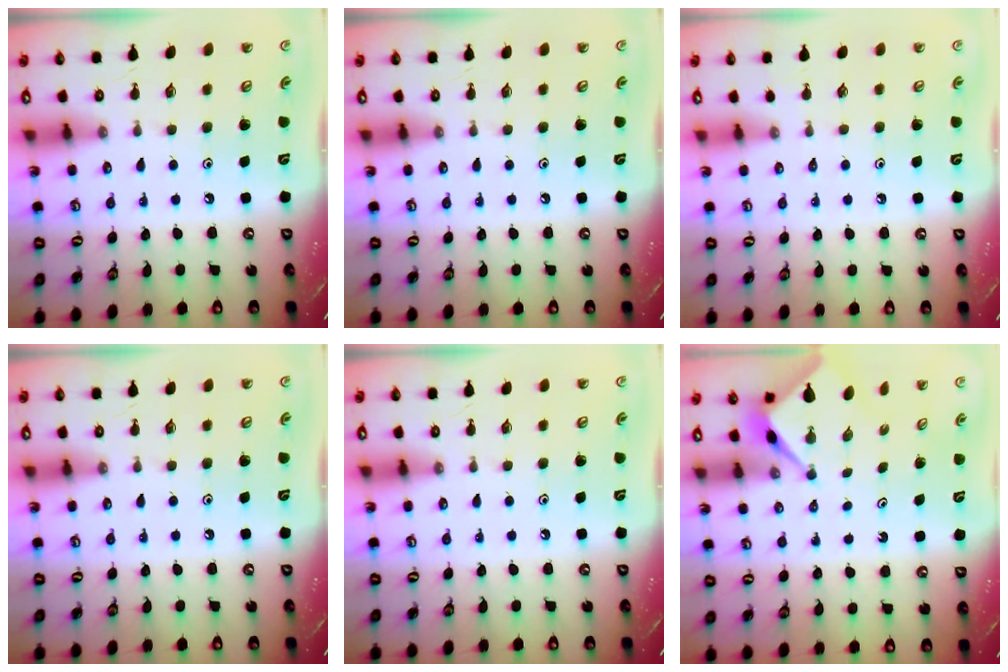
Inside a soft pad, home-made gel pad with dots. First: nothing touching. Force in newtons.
{"total": 0.0}
{"total": 0.6, "press": 0.6, "slide": 0.2}
{"total": 0.0}
{"total": 0.0}
{"total": 2.7, "press": 2.7, "slide": 0.0}